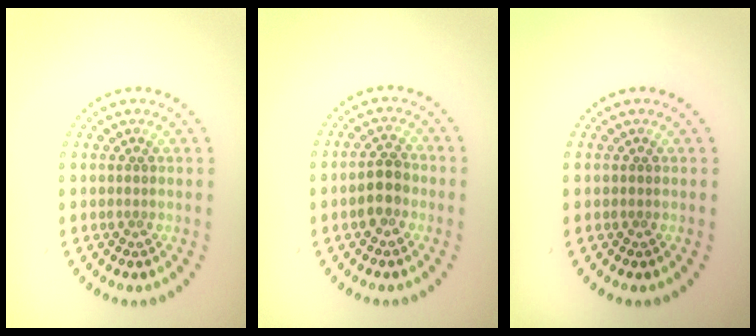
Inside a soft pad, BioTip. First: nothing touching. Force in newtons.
{"total": 2.5, "press": 2.4, "slide": 0.6}
{"total": 0.0}